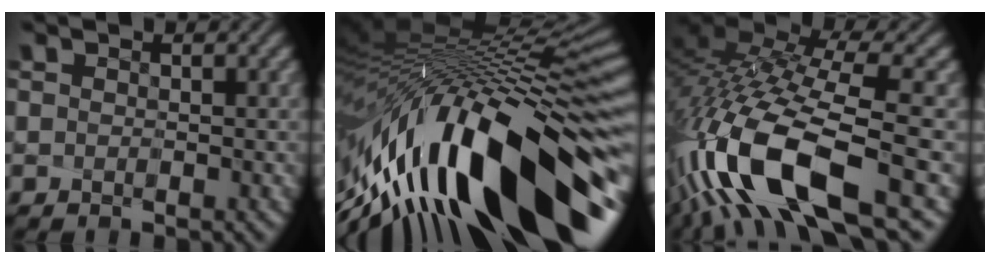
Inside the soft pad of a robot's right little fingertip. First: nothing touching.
{"total": 15.1, "force": [-7.6, 4.2, 12.3], "torque": [-0.201, 0.003, -0.121]}
{"total": 13.7, "force": [-6.2, 4.2, 11.5], "torque": [-0.245, -0.011, -0.095]}